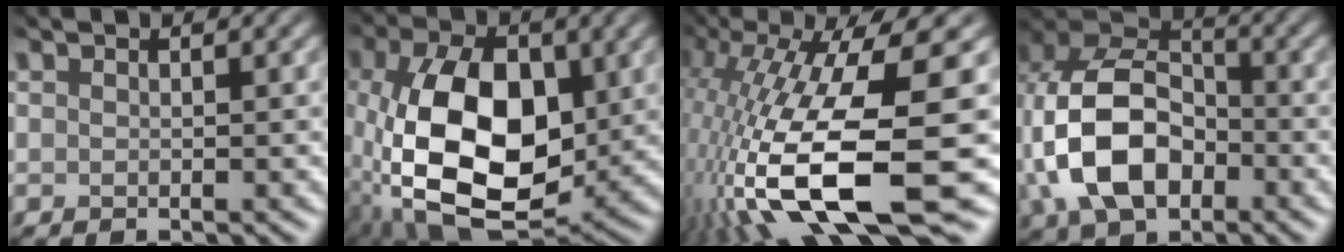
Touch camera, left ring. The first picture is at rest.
{"total": 12.6, "force": [-2.6, 7.3, 10.0], "torque": [-0.180, -0.012, -0.040]}
{"total": 15.4, "force": [-4.7, 4.2, 14.1], "torque": [-0.287, -0.012, -0.069]}
{"total": 10.2, "force": [-3.0, 7.1, 6.8], "torque": [-0.152, -0.001, -0.066]}